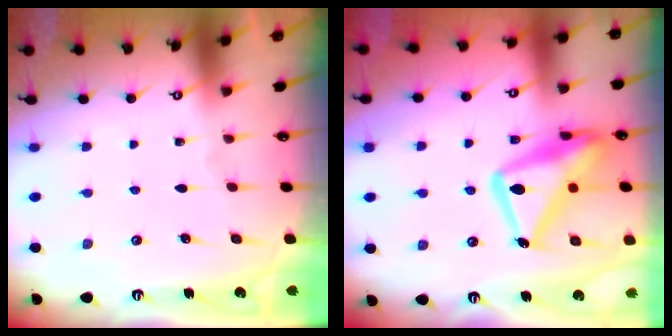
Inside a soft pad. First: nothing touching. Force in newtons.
{"total": 19.7, "press": 19.7, "slide": 1.8}